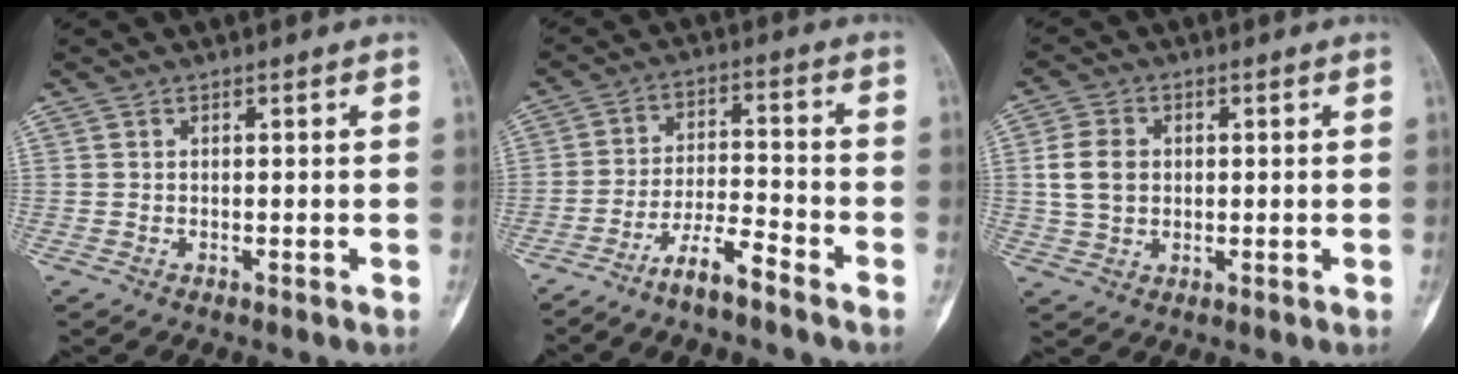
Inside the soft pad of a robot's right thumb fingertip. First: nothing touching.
{"total": 6.9, "force": [-5.5, 0.6, 4.1], "torque": [-0.081, 0.044, -0.108]}
{"total": 6.6, "force": [0.7, 5.1, 4.1], "torque": [-0.072, 0.006, 0.015]}